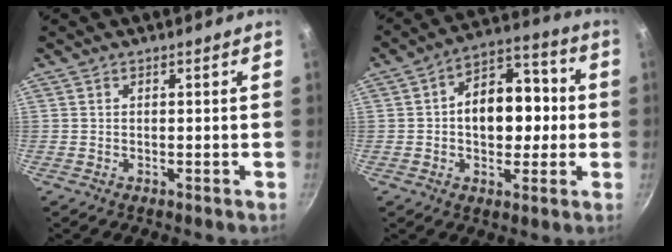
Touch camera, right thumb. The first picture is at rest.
{"total": 13.8, "force": [0.2, 8.9, 10.5], "torque": [-0.113, 0.031, -0.003]}